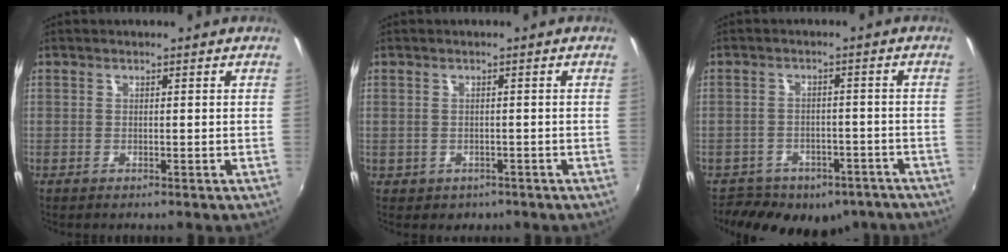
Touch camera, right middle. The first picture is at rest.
{"total": 1.9, "force": [-0.6, 1.7, 0.5], "torque": [-0.014, -0.004, -0.001]}
{"total": 14.9, "force": [-10.8, 8.3, 5.9], "torque": [-0.130, 0.003, -0.131]}